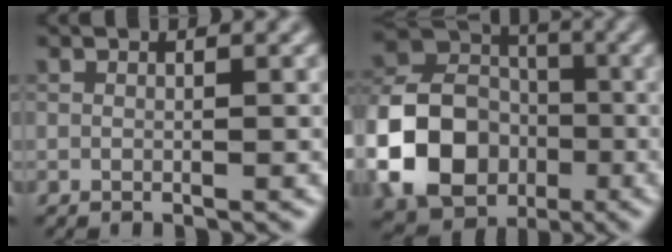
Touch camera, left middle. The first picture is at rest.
{"total": 11.7, "force": [-3.5, 9.0, 6.6], "torque": [-0.138, -0.006, -0.079]}